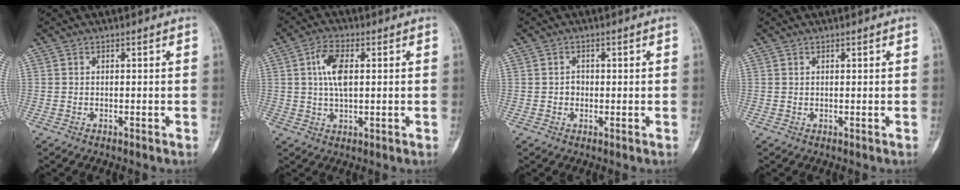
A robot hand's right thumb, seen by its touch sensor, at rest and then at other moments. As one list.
[{"total": 6.7, "force": [1.3, 3.3, 5.7], "torque": [-0.105, 0.008, 0.021]}, {"total": 1.6, "force": [-0.1, 1.4, 0.7], "torque": [0.004, 0.009, -0.004]}, {"total": 0.0}]